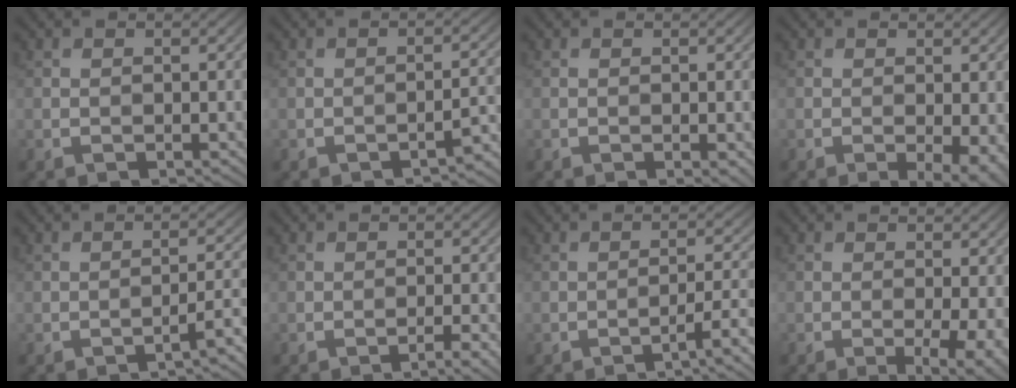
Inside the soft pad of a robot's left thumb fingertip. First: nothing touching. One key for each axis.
{"total": 2.8, "fx": -2.4, "fy": 0.4, "fz": 1.5, "tx": -0.014, "ty": 0.015, "tz": -0.033}
{"total": 0.9, "fx": -0.3, "fy": 0.3, "fz": 0.8, "tx": -0.015, "ty": -0.005, "tz": -0.004}
{"total": 3.5, "fx": -0.9, "fy": 1.2, "fz": 3.1, "tx": -0.045, "ty": -0.006, "tz": -0.012}
{"total": 3.6, "fx": -2.5, "fy": 0.5, "fz": 2.5, "tx": -0.032, "ty": 0.019, "tz": -0.042}
{"total": 2.9, "fx": -1.9, "fy": 0.2, "fz": 2.2, "tx": -0.033, "ty": 0.009, "tz": -0.033}
{"total": 3.3, "fx": -2.0, "fy": 0.3, "fz": 2.6, "tx": -0.043, "ty": 0.015, "tz": -0.041}
{"total": 3.9, "fx": -1.1, "fy": 0.9, "fz": 3.6, "tx": -0.056, "ty": -0.007, "tz": -0.016}